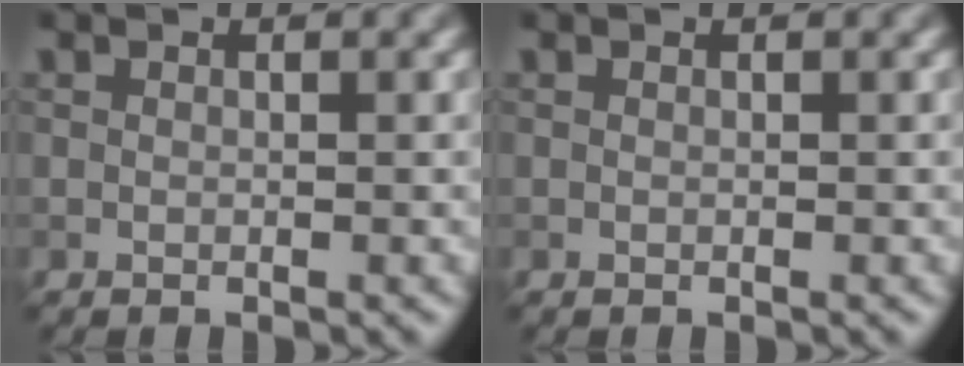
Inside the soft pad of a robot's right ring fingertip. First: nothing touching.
{"total": 0.0}